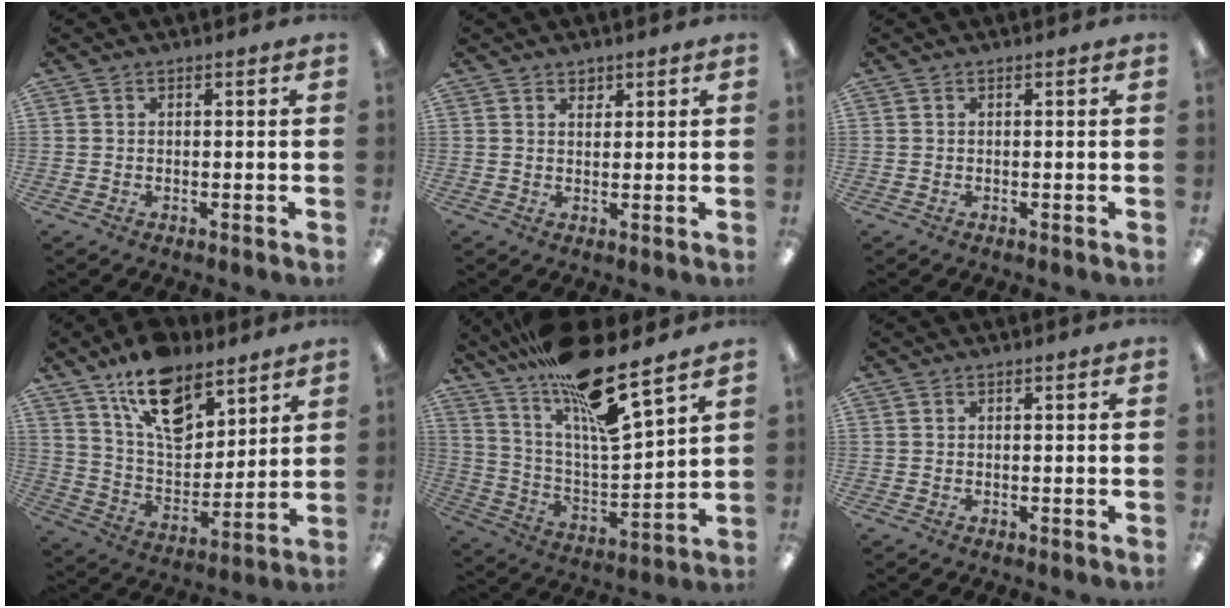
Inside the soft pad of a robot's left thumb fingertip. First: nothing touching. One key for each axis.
{"total": 2.0, "fx": 1.5, "fy": 1.1, "fz": 0.5, "tx": 0.005, "ty": -0.008, "tz": 0.026}
{"total": 0.0}
{"total": 16.3, "fx": 10.9, "fy": 8.5, "fz": 8.7, "tx": -0.143, "ty": -0.056, "tz": 0.195}
{"total": 19.8, "fx": 15.7, "fy": 3.0, "fz": 11.7, "tx": -0.213, "ty": -0.107, "tz": 0.260}
{"total": 0.0}